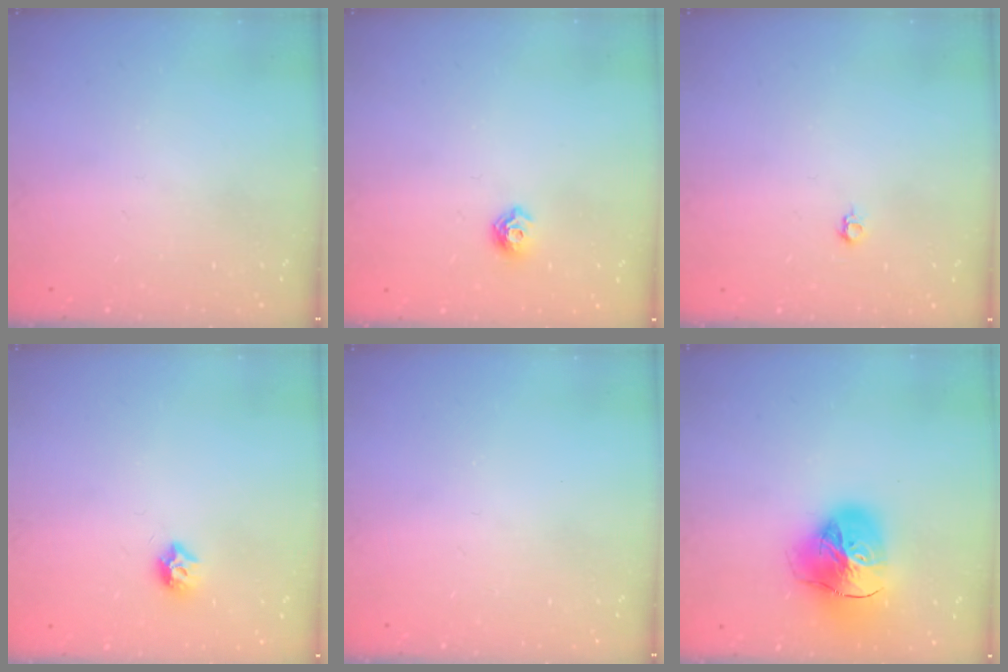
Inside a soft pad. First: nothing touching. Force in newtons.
{"total": 7.3, "press": 7.2, "slide": 0.8}
{"total": 4.0, "press": 3.9, "slide": 0.7}
{"total": 7.5, "press": 7.4, "slide": 0.6}
{"total": 0.0}
{"total": 23.3, "press": 23.2, "slide": 2.4}